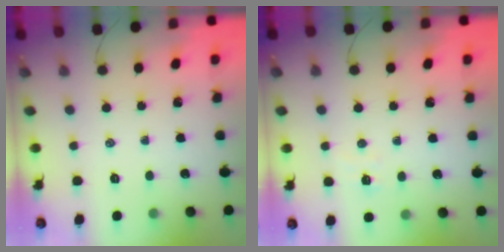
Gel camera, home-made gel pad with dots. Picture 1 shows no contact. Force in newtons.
{"total": 3.9, "press": 3.8, "slide": 0.8}